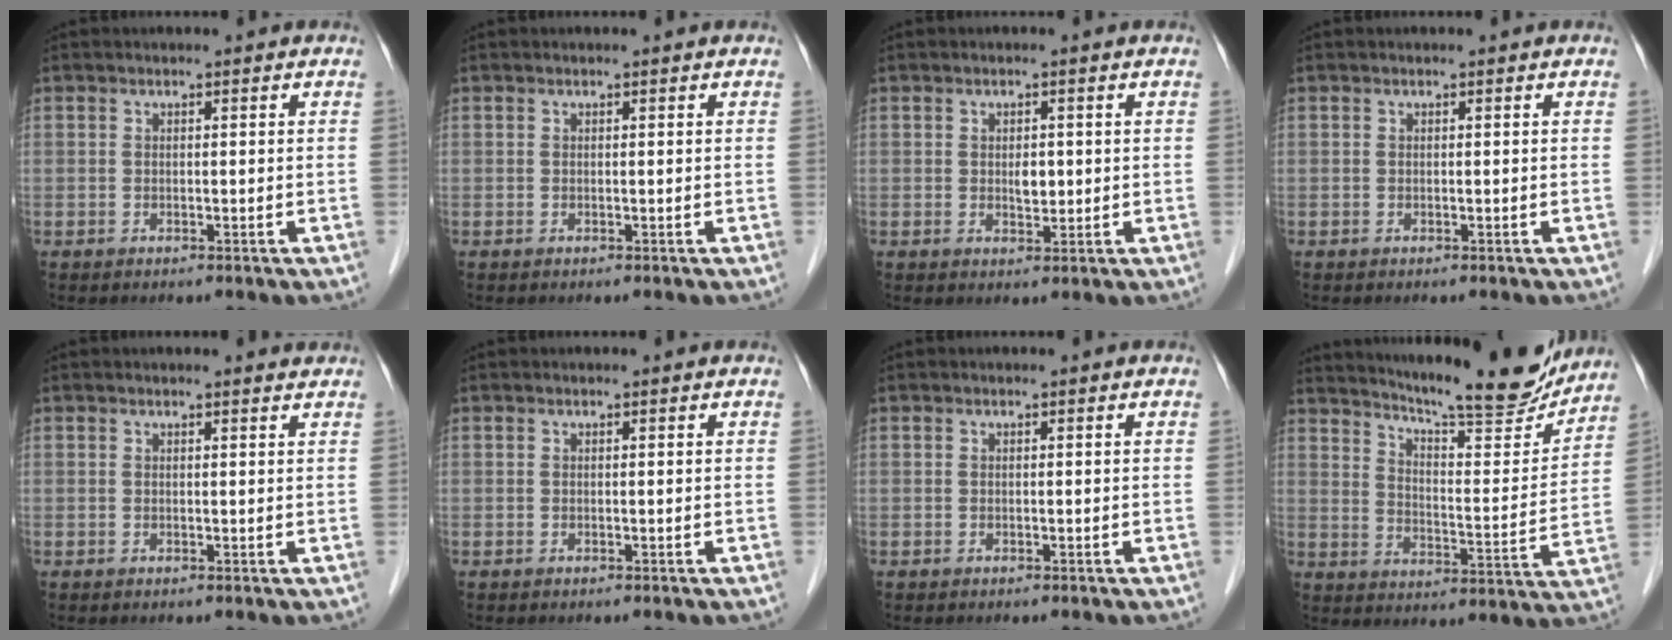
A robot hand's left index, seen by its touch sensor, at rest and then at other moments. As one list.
[{"total": 0.0}, {"total": 2.1, "force": [0.2, 1.2, 1.7], "torque": [-0.029, -0.002, 0.006]}, {"total": 0.0}, {"total": 1.9, "force": [1.9, 0.1, 0.2], "torque": [-0.011, -0.002, 0.017]}, {"total": 0.0}, {"total": 0.0}, {"total": 19.8, "force": [18.1, 1.7, 8.0], "torque": [-0.125, -0.040, 0.249]}]